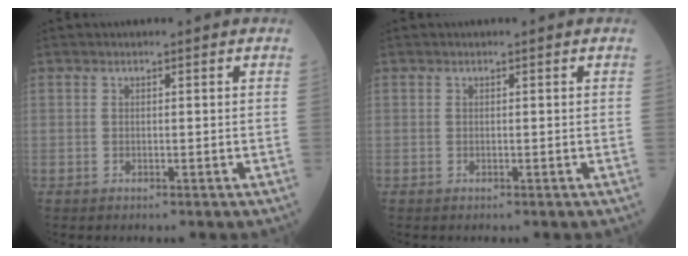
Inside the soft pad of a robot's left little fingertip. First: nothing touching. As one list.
[{"total": 0.0}]